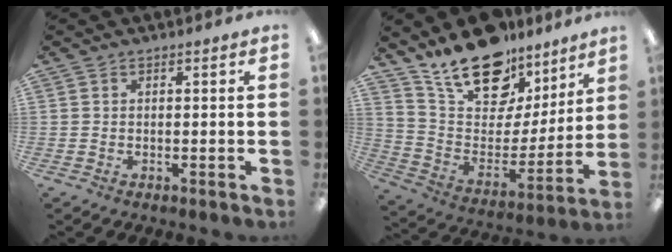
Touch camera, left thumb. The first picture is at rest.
{"total": 21.5, "force": [16.2, 10.7, 9.2], "torque": [-0.157, -0.105, 0.291]}